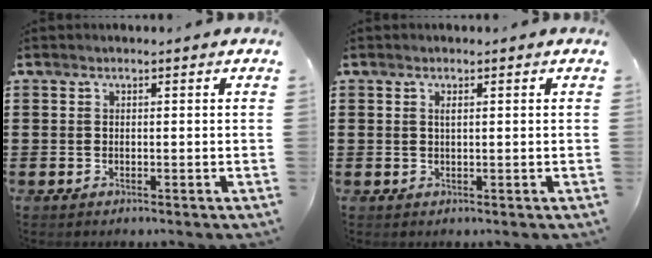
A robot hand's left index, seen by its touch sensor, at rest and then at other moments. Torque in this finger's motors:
{"motor_torque": [0.03, 0.02, 0.04, 0.01]}